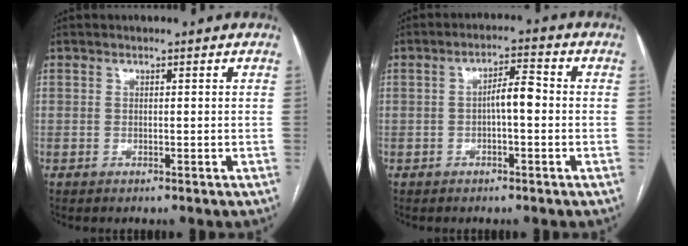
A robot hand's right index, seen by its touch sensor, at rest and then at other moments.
{"total": 4.2, "force": [-0.5, 1.1, 4.0], "torque": [-0.065, 0.014, -0.007]}